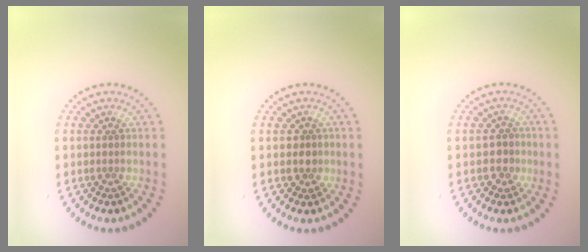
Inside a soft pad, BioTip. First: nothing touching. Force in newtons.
{"total": 1.5, "press": 1.3, "slide": 0.7}
{"total": 1.7, "press": 1.6, "slide": 0.6}